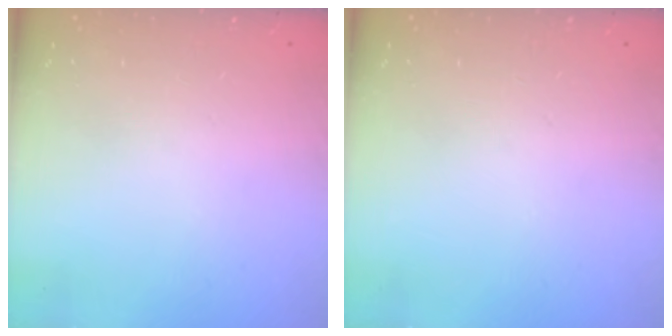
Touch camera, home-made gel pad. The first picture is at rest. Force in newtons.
{"total": 0.0}